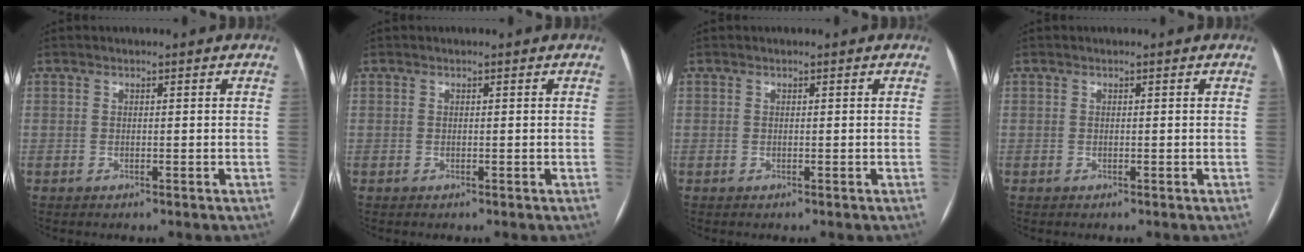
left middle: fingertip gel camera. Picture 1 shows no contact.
{"total": 0.0}
{"total": 0.0}
{"total": 0.0}